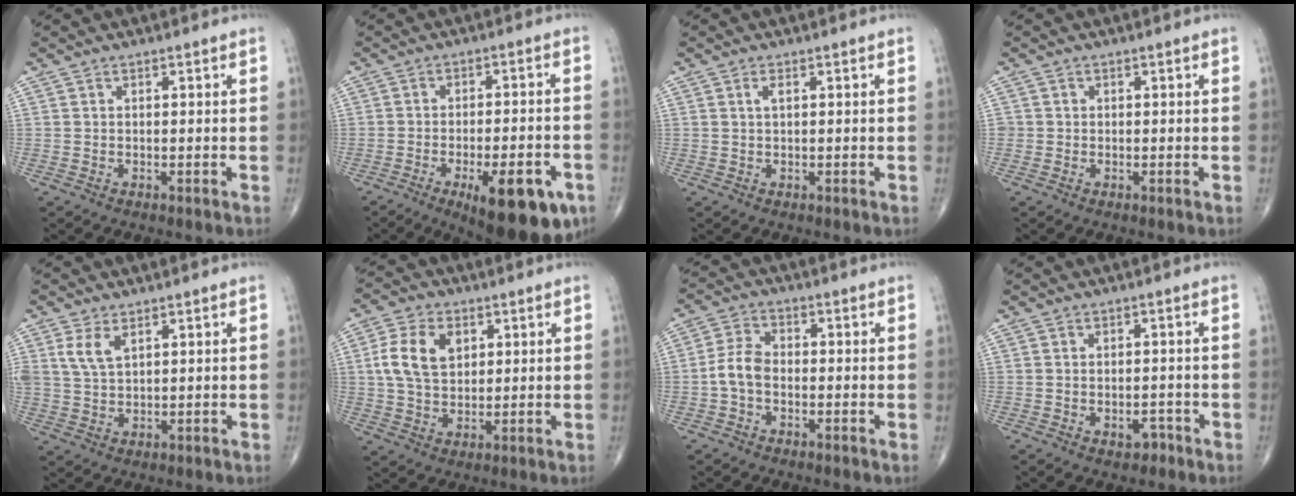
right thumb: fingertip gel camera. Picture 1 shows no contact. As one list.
[{"total": 16.4, "force": [-8.0, 5.7, 13.1], "torque": [-0.136, 0.023, -0.100]}, {"total": 1.3, "force": [0.4, 0.4, 1.2], "torque": [-0.025, 0.003, 0.009]}, {"total": 1.0, "force": [0.0, 1.0, 0.0], "torque": [0.008, 0.005, -0.002]}, {"total": 4.6, "force": [2.3, 2.4, 3.3], "torque": [-0.066, -0.005, 0.053]}, {"total": 9.8, "force": [2.5, 6.6, 6.8], "torque": [-0.124, 0.001, 0.048]}, {"total": 5.2, "force": [-1.3, 3.3, 3.7], "torque": [-0.075, 0.019, -0.033]}, {"total": 2.5, "force": [-1.3, 1.6, 1.4], "torque": [-0.011, 0.011, -0.013]}]